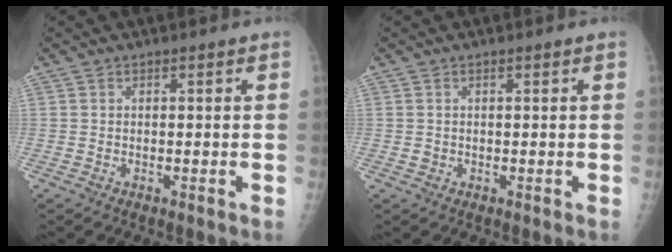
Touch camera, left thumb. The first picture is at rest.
{"total": 0.9, "force": [0.2, 0.7, 0.4], "torque": [-0.001, 0.001, 0.004]}